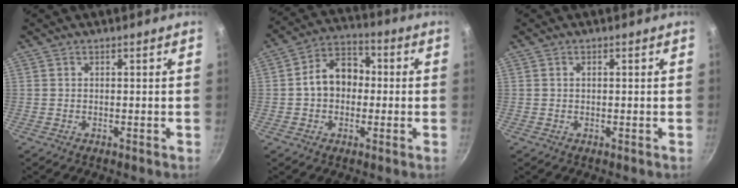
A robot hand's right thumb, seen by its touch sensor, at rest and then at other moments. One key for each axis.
{"total": 10.1, "fx": -0.1, "fy": 7.7, "fz": 6.5, "tx": -0.067, "ty": 0.031, "tz": -0.017}
{"total": 0.7, "fx": 0.1, "fy": 0.4, "fz": 0.5, "tx": -0.009, "ty": 0.003, "tz": 0.002}